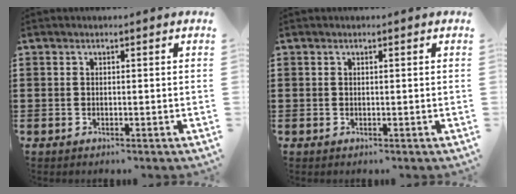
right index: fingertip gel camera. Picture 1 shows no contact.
{"total": 0.0}